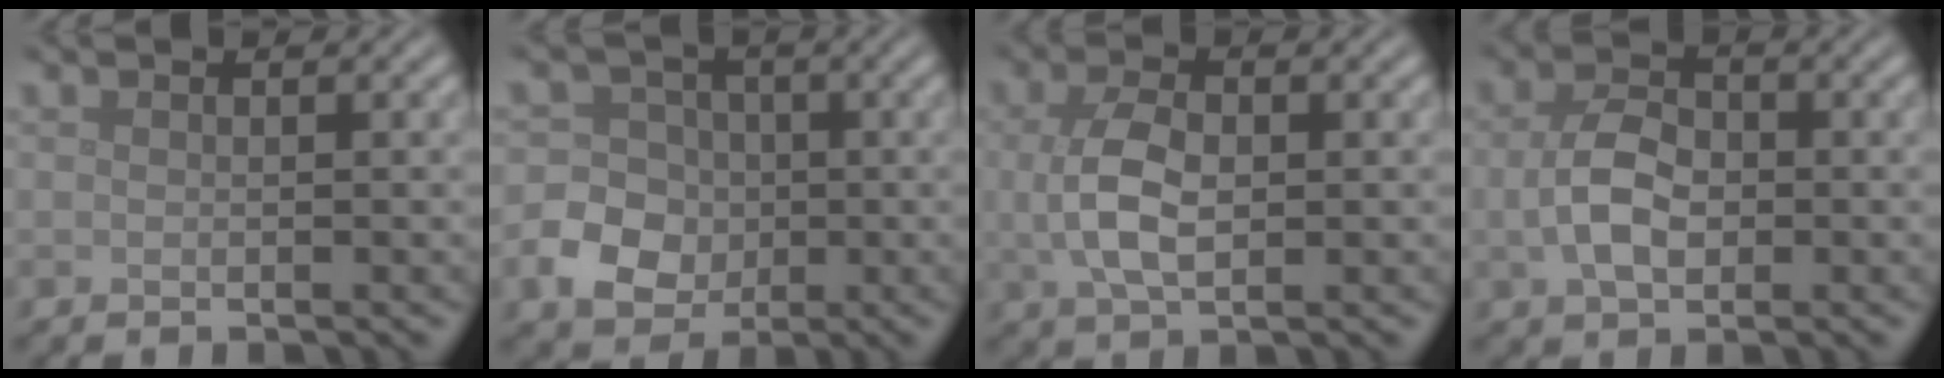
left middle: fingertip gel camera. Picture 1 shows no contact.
{"total": 5.8, "force": [-1.4, 5.1, 2.2], "torque": [-0.023, 0.006, -0.050]}
{"total": 4.4, "force": [0.1, 2.5, 3.7], "torque": [-0.084, 0.001, 0.005]}
{"total": 4.1, "force": [-0.2, 2.7, 3.1], "torque": [-0.066, 0.000, -0.007]}